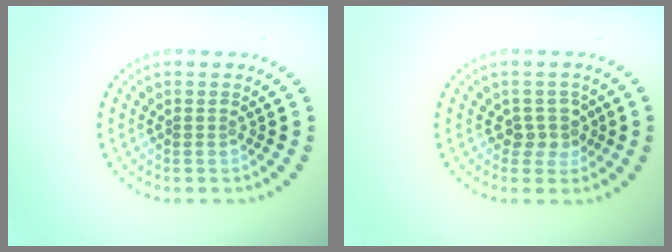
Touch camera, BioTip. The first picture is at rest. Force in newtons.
{"total": 2.1, "press": 1.7, "slide": 1.2}